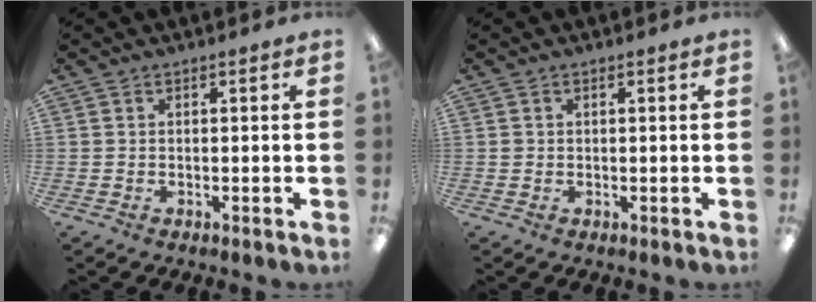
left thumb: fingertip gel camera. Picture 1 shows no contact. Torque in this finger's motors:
{"motor_torque": [0.00, 0.10, 0.00, -0.32, 0.03]}